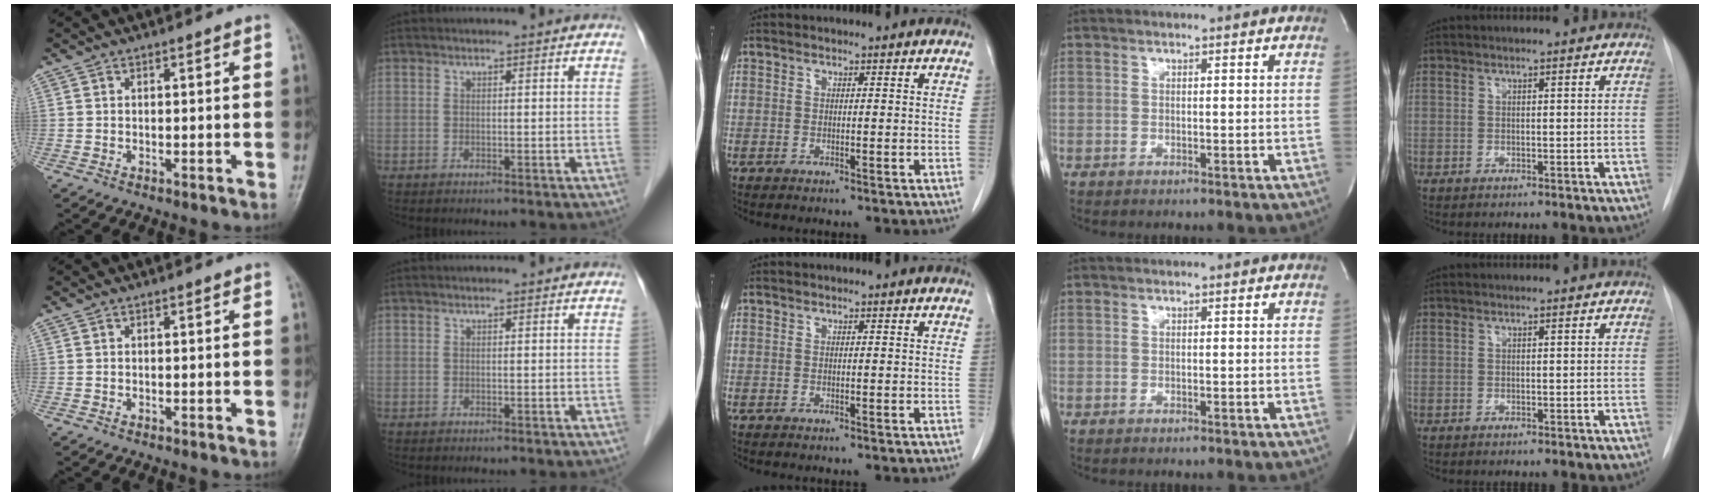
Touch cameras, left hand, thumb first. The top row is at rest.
{}